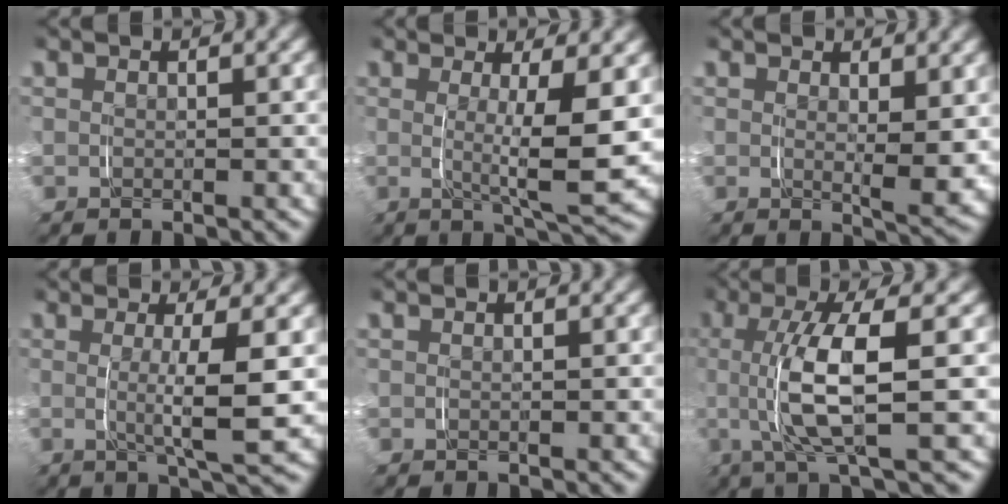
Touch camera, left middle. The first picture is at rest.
{"total": 6.3, "force": [0.7, 0.9, 6.2], "torque": [-0.090, -0.014, 0.011]}
{"total": 2.4, "force": [1.1, 0.2, 2.2], "torque": [-0.032, -0.016, 0.021]}
{"total": 4.7, "force": [0.4, 0.1, 4.7], "torque": [-0.077, -0.009, 0.008]}
{"total": 0.0}
{"total": 6.1, "force": [-0.2, 0.8, 6.1], "torque": [-0.122, 0.005, -0.009]}